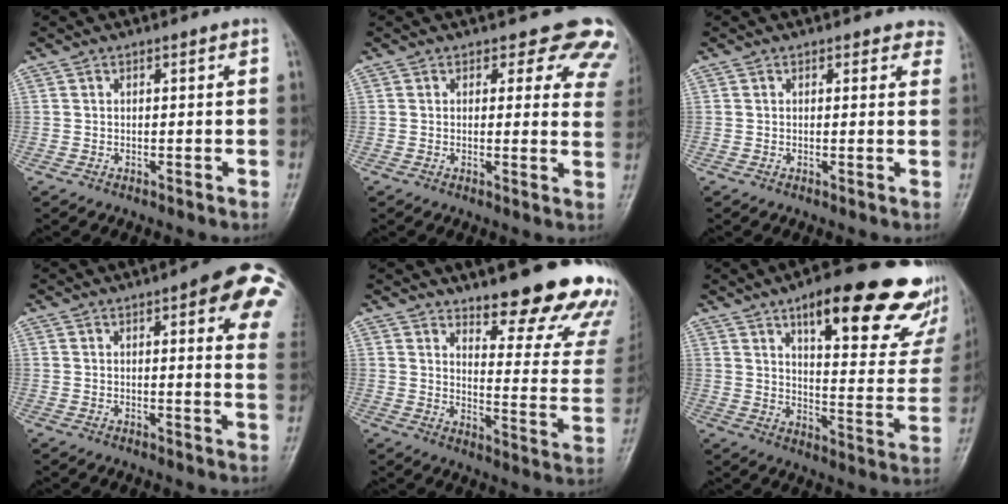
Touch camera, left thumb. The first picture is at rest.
{"total": 9.9, "force": [8.4, 4.7, 2.4], "torque": [0.036, -0.040, 0.055]}
{"total": 3.4, "force": [2.8, 1.9, 0.4], "torque": [0.035, -0.011, 0.010]}
{"total": 14.2, "force": [5.9, 4.2, 12.3], "torque": [-0.114, -0.015, 0.055]}
{"total": 20.4, "force": [15.7, 5.1, 11.9], "torque": [-0.112, -0.122, 0.198]}
{"total": 27.6, "force": [16.1, 8.8, 20.5], "torque": [-0.236, -0.060, 0.219]}